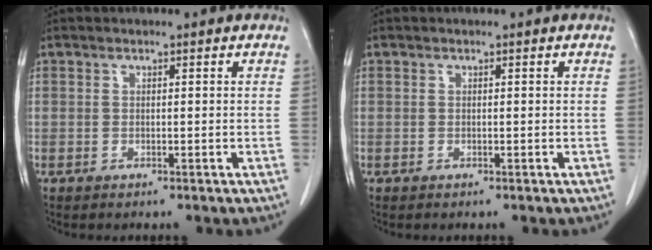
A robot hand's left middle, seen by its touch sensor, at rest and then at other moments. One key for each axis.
{"total": 0.0}